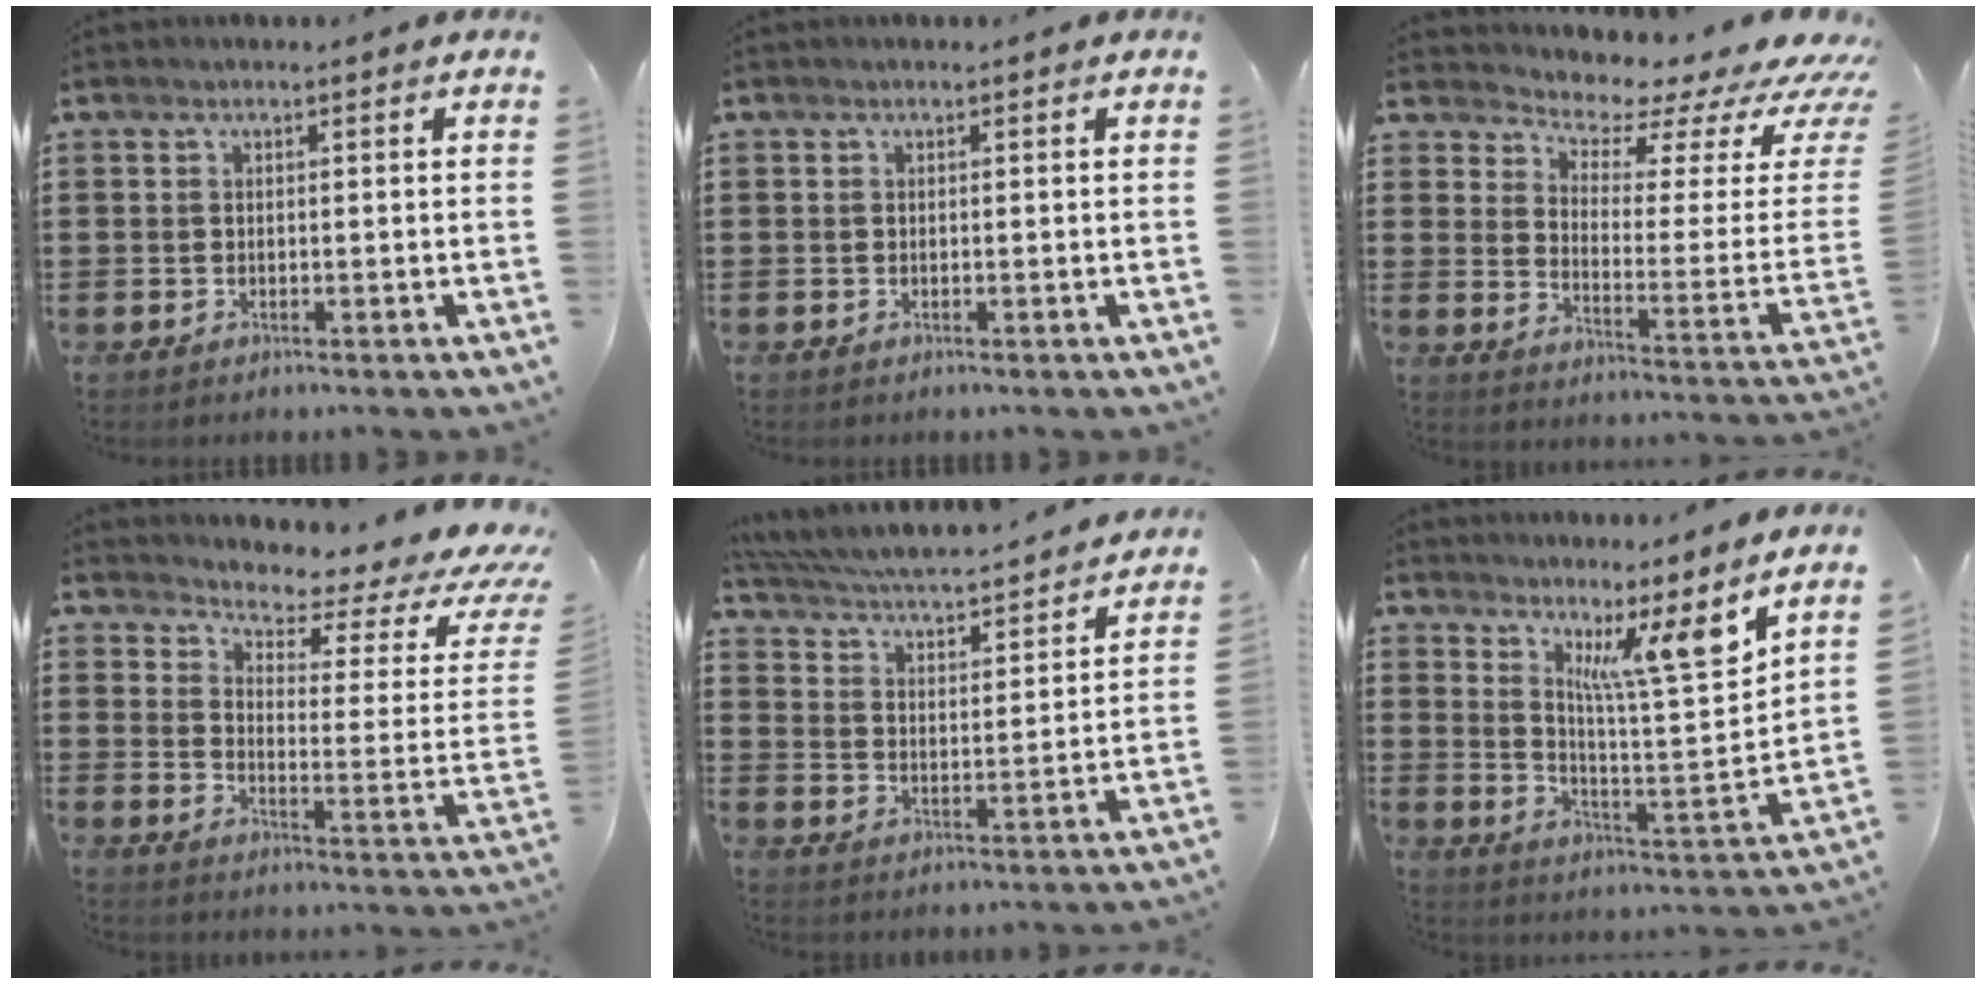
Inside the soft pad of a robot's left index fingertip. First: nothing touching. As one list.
[{"total": 0.0}, {"total": 4.8, "force": [4.3, 1.5, 1.6], "torque": [-0.033, -0.050, 0.064]}, {"total": 4.1, "force": [3.4, 1.0, 2.2], "torque": [-0.048, -0.039, 0.047]}, {"total": 3.8, "force": [3.6, -0.1, 1.2], "torque": [-0.045, -0.037, 0.052]}, {"total": 9.1, "force": [6.3, 0.6, 6.5], "torque": [-0.113, -0.045, 0.104]}]